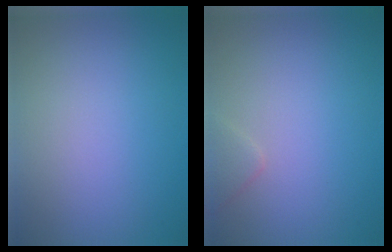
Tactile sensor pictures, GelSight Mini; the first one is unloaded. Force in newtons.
{"total": 1.2, "press": 1.2, "slide": 0.1}